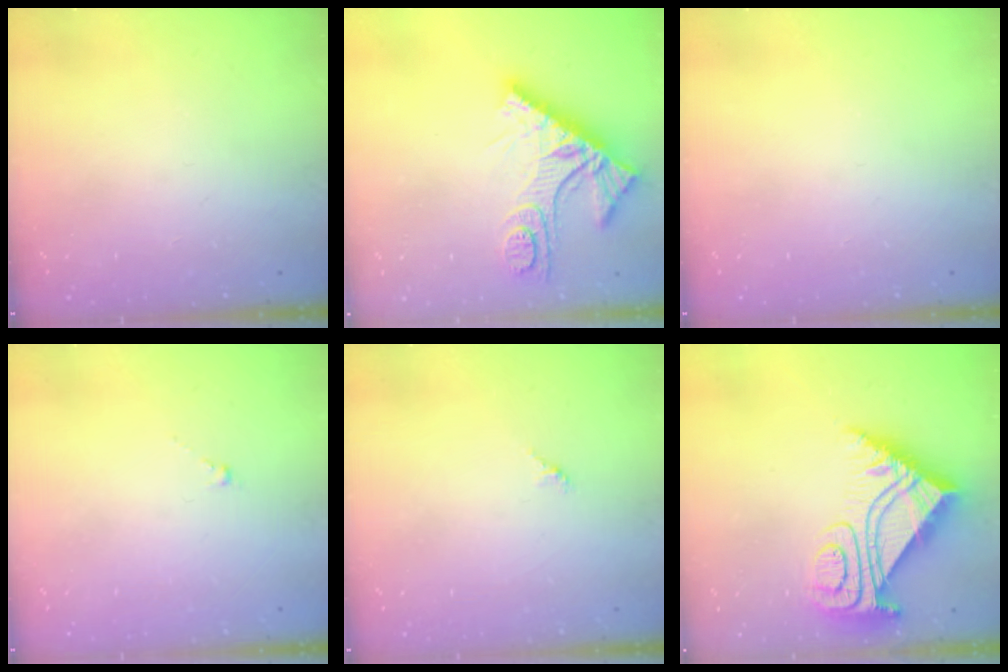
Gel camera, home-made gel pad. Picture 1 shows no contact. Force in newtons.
{"total": 12.1, "press": 12.0, "slide": 1.1}
{"total": 0.0}
{"total": 0.6, "press": 0.4, "slide": 0.4}
{"total": 1.5, "press": 1.4, "slide": 0.4}
{"total": 11.0, "press": 10.9, "slide": 1.0}